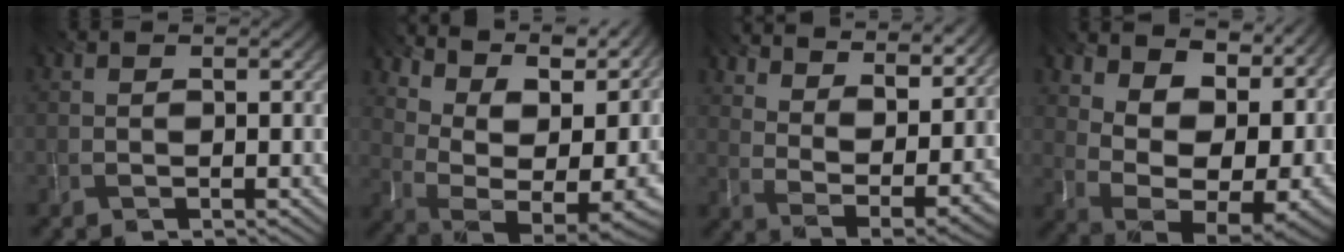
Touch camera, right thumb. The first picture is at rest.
{"total": 15.2, "force": [6.9, 7.2, 11.5], "torque": [-0.114, 0.043, 0.133]}
{"total": 13.9, "force": [10.4, 4.8, 7.9], "torque": [-0.147, -0.002, 0.140]}
{"total": 14.9, "force": [5.3, 7.7, 11.7], "torque": [-0.175, 0.016, 0.119]}